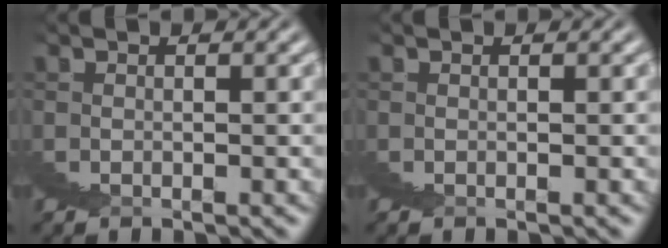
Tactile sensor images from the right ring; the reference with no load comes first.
{"total": 0.0}